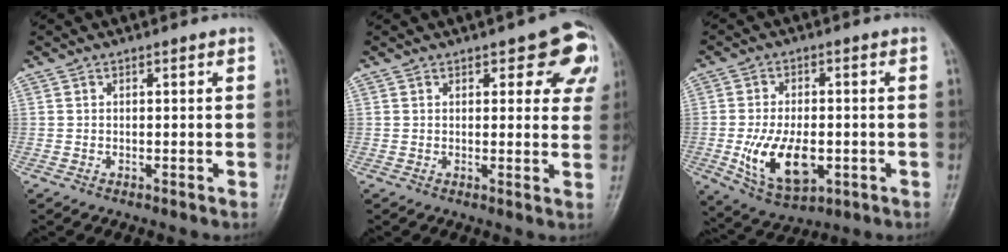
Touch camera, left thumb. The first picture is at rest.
{"total": 9.7, "force": [4.4, 4.4, 7.4], "torque": [-0.037, -0.009, 0.042]}
{"total": 12.2, "force": [-2.8, 6.9, 9.7], "torque": [-0.164, -0.001, -0.035]}